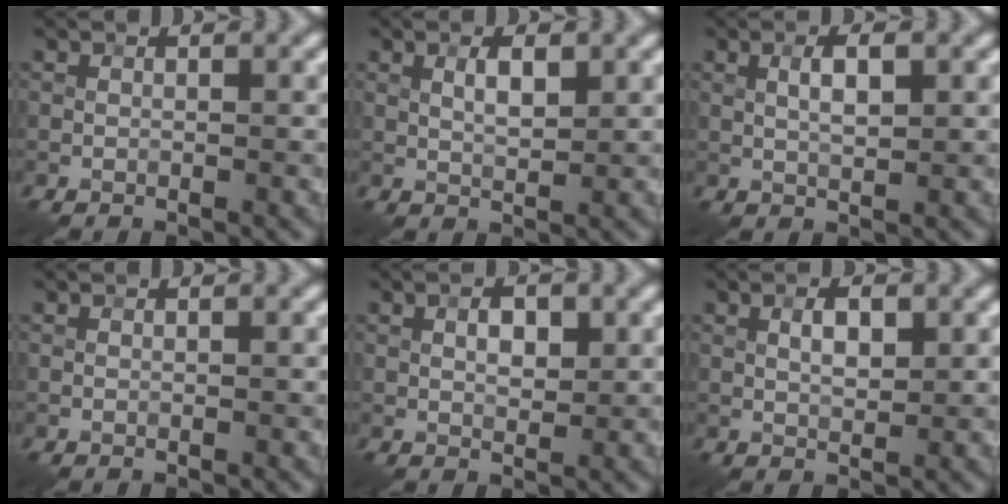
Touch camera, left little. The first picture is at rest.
{"total": 2.1, "force": [0.8, 0.7, 1.9], "torque": [-0.036, -0.001, 0.015]}
{"total": 2.5, "force": [0.6, 0.7, 2.3], "torque": [-0.045, 0.002, 0.011]}
{"total": 0.0}
{"total": 2.3, "force": [0.5, 1.1, 1.9], "torque": [-0.029, 0.001, 0.008]}
{"total": 2.3, "force": [0.7, 0.9, 2.0], "torque": [-0.036, 0.000, 0.012]}